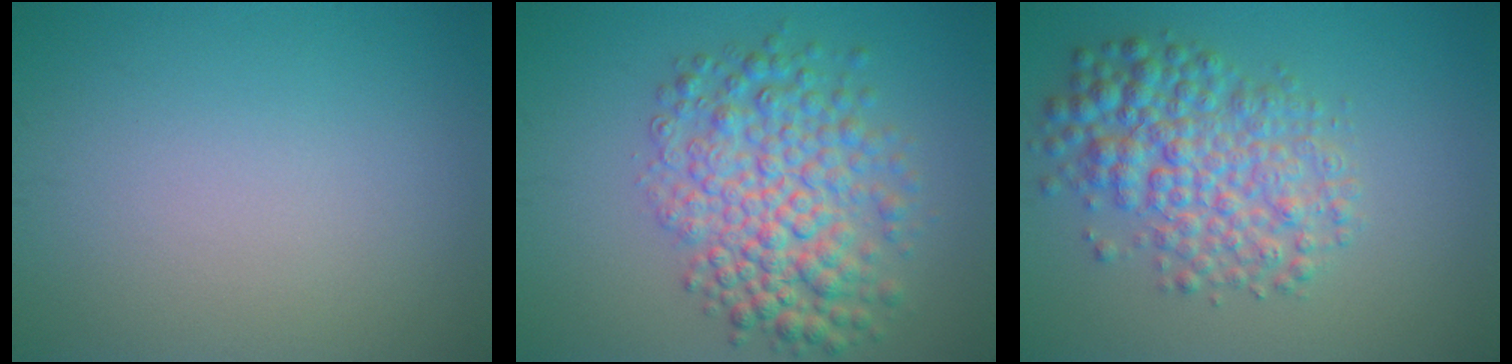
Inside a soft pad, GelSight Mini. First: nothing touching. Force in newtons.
{"total": 6.8, "press": 6.8, "slide": 0.2}
{"total": 5.9, "press": 5.9, "slide": 0.1}